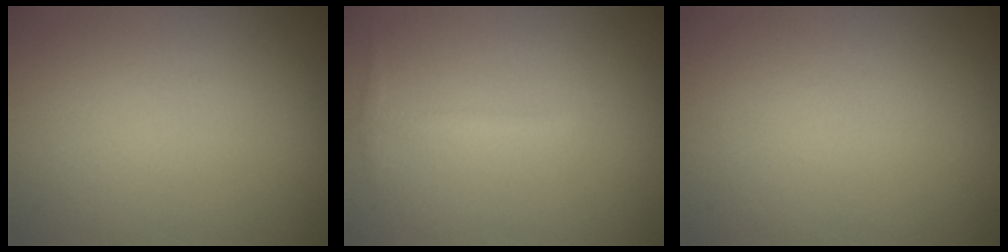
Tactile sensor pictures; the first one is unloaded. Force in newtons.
{"total": 1.1, "press": 1.1, "slide": 0.0}
{"total": 0.0}